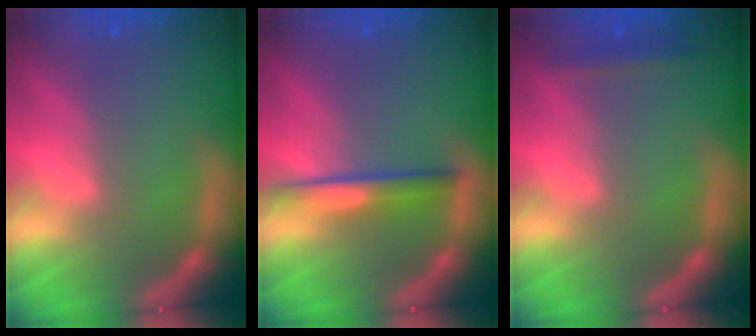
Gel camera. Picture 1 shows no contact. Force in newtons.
{"total": 3.0}
{"total": 1.4}